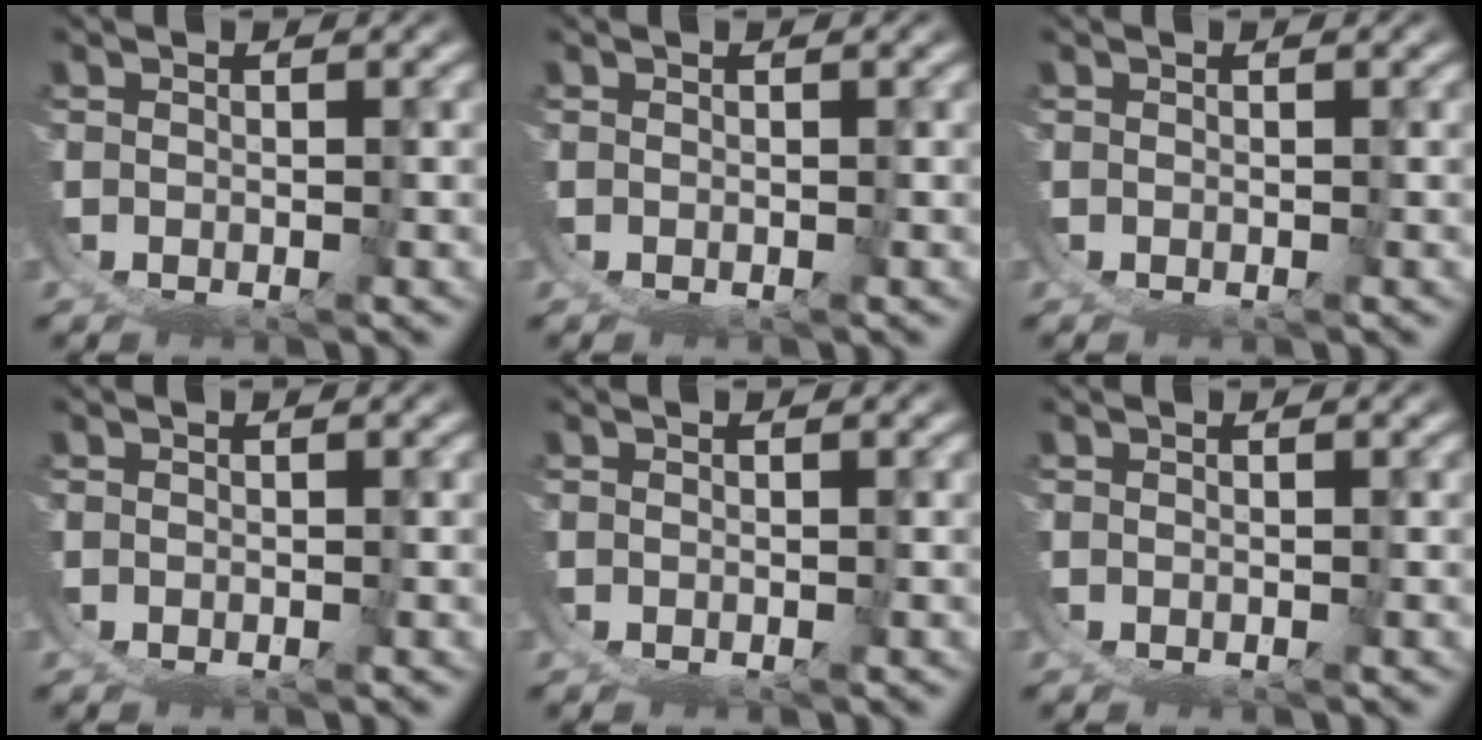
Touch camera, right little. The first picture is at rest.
{"total": 0.0}
{"total": 0.0}
{"total": 0.0}
{"total": 0.0}
{"total": 0.0}